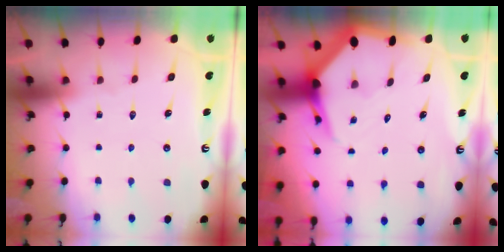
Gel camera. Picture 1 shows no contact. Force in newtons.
{"total": 6.0, "press": 5.9, "slide": 0.8}